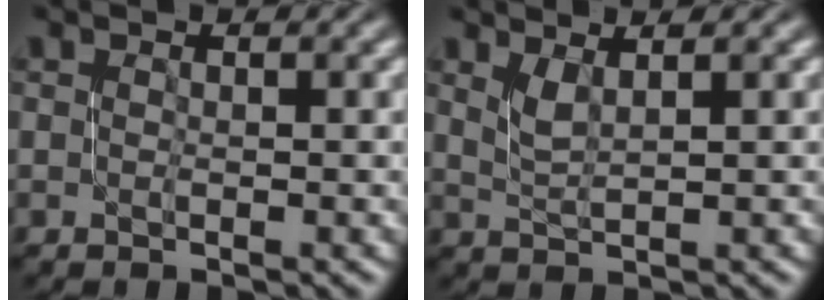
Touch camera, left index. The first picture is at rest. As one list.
[{"total": 1.6, "force": [1.3, 0.4, 0.9], "torque": [-0.018, -0.002, 0.028]}]